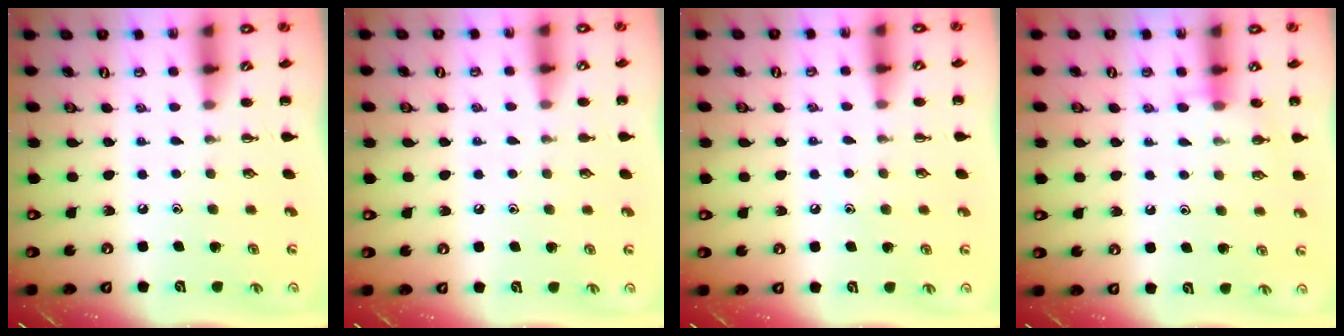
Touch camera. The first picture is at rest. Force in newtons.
{"total": 4.4, "press": 4.2, "slide": 1.5}
{"total": 5.1, "press": 4.9, "slide": 1.4}
{"total": 6.7, "press": 6.5, "slide": 1.3}